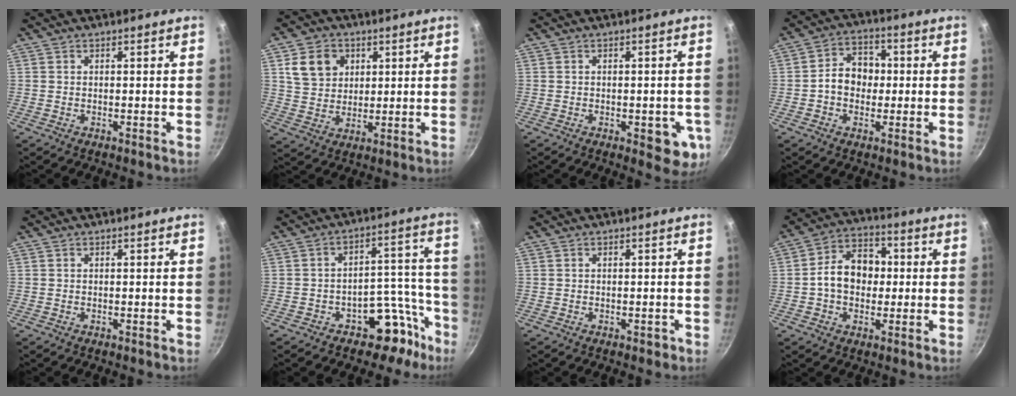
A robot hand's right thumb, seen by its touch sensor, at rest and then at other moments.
{"total": 9.2, "force": [3.3, 7.4, 4.3], "torque": [-0.049, -0.007, 0.065]}
{"total": 6.3, "force": [-2.2, 2.7, 5.2], "torque": [-0.041, 0.006, -0.019]}
{"total": 8.1, "force": [-0.4, 6.3, 5.1], "torque": [-0.059, 0.024, -0.018]}
{"total": 0.0}
{"total": 10.3, "force": [-6.7, 5.8, 5.2], "torque": [-0.025, 0.099, -0.095]}
{"total": 0.6, "force": [-0.4, 0.4, 0.4], "torque": [0.000, 0.000, -0.005]}
{"total": 11.0, "force": [-0.1, 8.1, 7.4], "torque": [-0.101, 0.028, -0.012]}